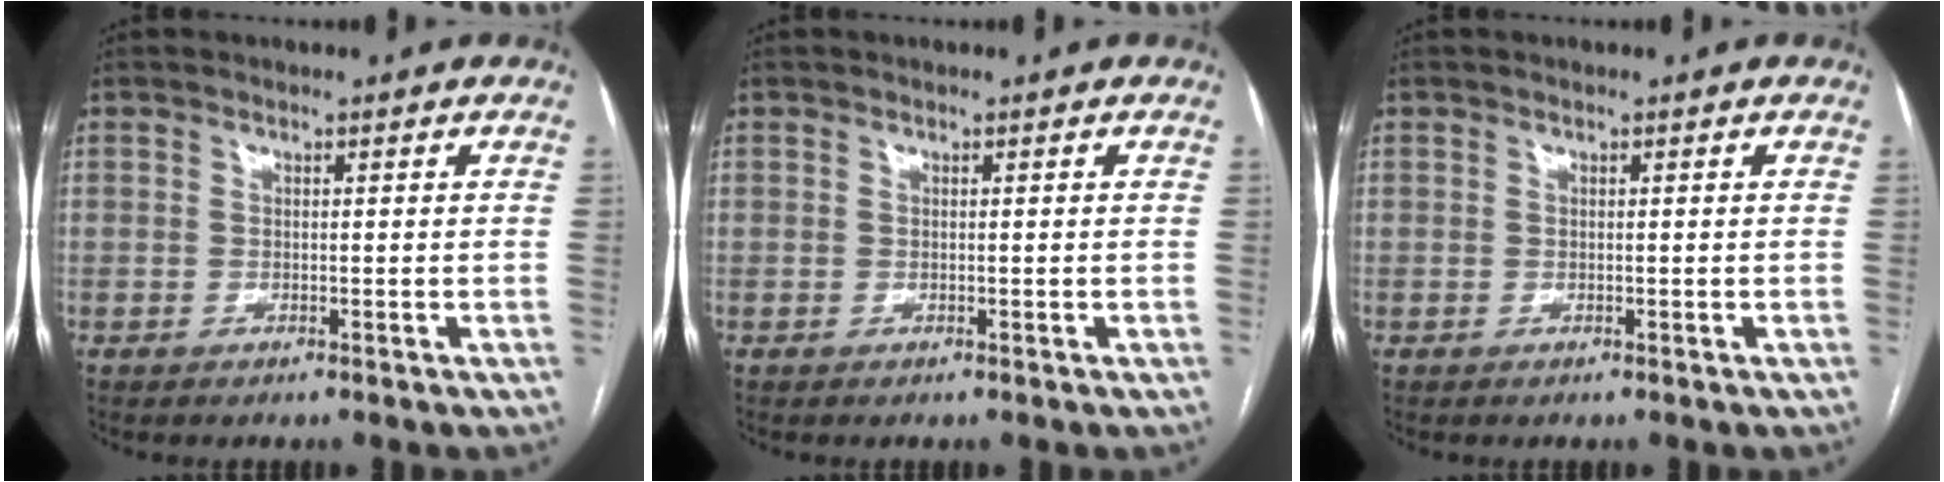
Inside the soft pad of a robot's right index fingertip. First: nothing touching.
{"total": 0.0}
{"total": 0.0}